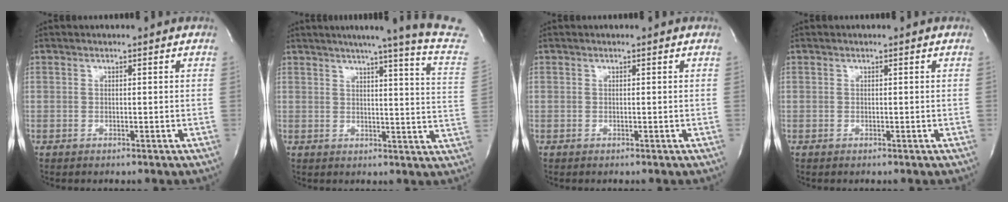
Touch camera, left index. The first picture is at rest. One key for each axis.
{"total": 18.5, "fx": 15.4, "fy": -1.5, "fz": 10.0, "tx": -0.142, "ty": -0.060, "tz": 0.170}
{"total": 0.0}
{"total": 0.0}